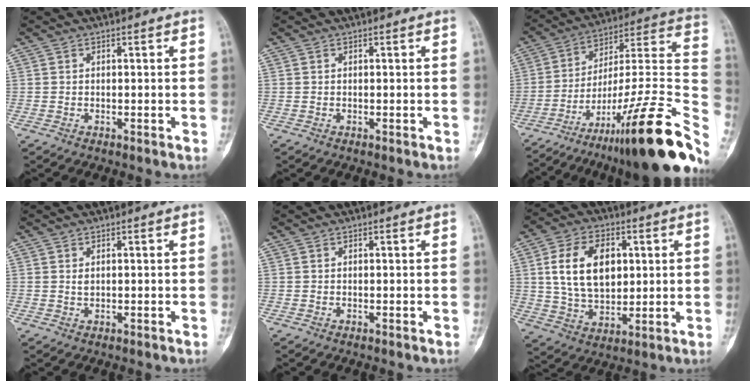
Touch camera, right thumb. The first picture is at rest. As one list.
[{"total": 0.0}, {"total": 29.7, "force": [-16.1, 4.8, 24.5], "torque": [-0.285, 0.077, -0.248]}, {"total": 1.0, "force": [0.3, 0.6, 0.7], "torque": [-0.012, -0.002, 0.009]}, {"total": 0.0}, {"total": 14.3, "force": [3.0, 9.3, 10.4], "torque": [-0.155, -0.010, 0.057]}]